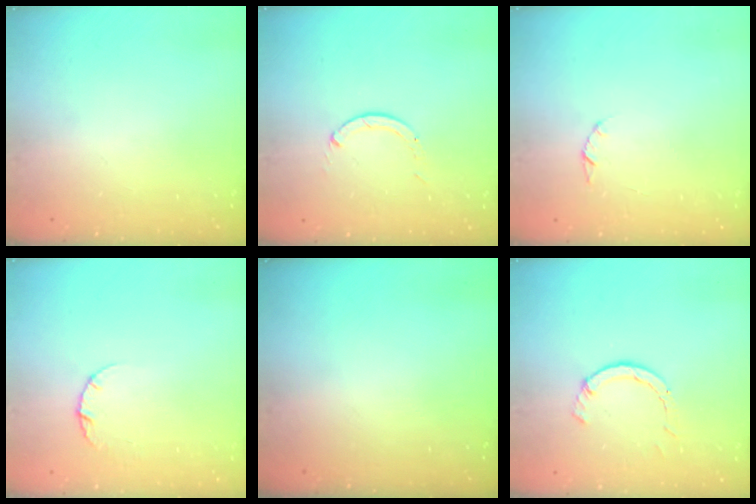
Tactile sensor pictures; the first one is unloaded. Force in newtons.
{"total": 0.0}
{"total": 1.4, "press": 1.4, "slide": 0.3}
{"total": 2.5, "press": 2.5, "slide": 0.3}
{"total": 0.0}
{"total": 2.3, "press": 2.3, "slide": 0.3}